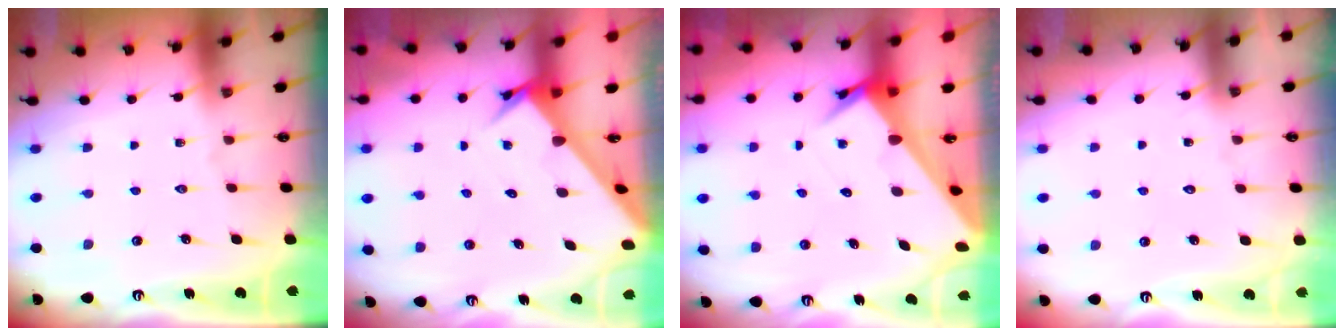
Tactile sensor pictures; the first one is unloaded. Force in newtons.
{"total": 3.0, "press": 3.0, "slide": 0.3}
{"total": 4.5, "press": 4.5, "slide": 0.4}
{"total": 3.5, "press": 3.5, "slide": 0.3}